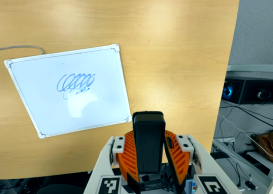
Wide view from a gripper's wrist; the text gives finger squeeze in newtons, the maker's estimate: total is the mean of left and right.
{"total": 8.5, "left": 6.8, "right": 10.3}